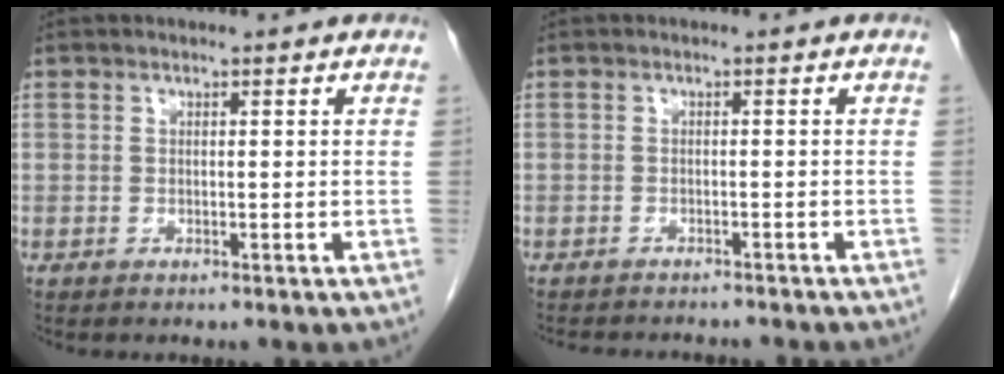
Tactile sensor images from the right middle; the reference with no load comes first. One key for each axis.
{"total": 7.3, "fx": -6.7, "fy": 1.5, "fz": 2.4, "tx": -0.033, "ty": -0.006, "tz": -0.084}